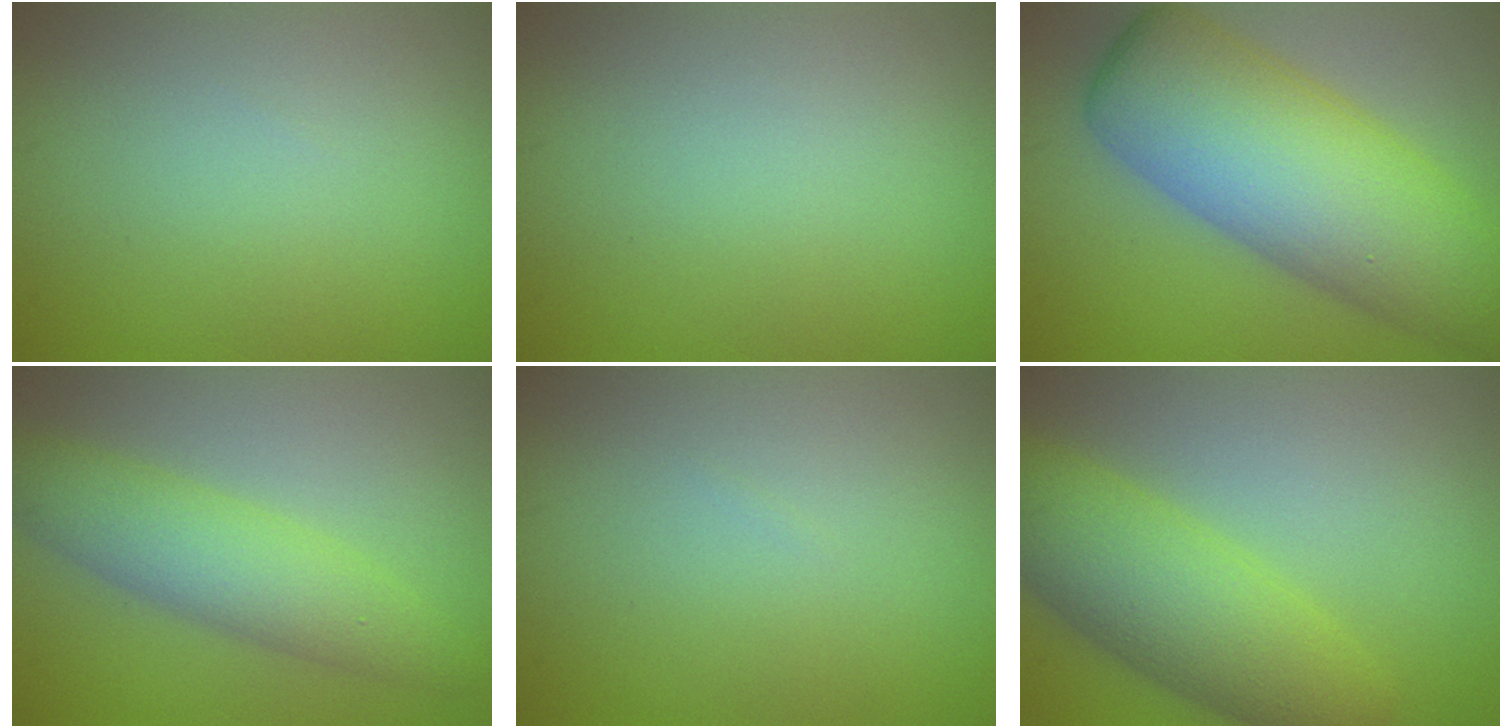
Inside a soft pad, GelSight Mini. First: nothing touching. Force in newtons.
{"total": 0.0}
{"total": 12.0, "press": 12.0, "slide": 0.3}
{"total": 5.0, "press": 5.0, "slide": 0.1}
{"total": 0.0}
{"total": 7.6, "press": 7.6, "slide": 0.2}